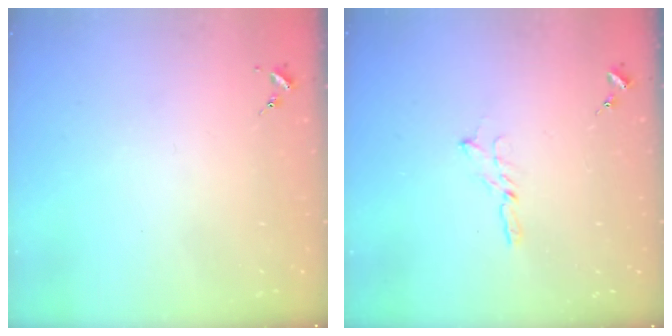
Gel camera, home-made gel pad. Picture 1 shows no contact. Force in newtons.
{"total": 3.4, "press": 3.4, "slide": 0.3}